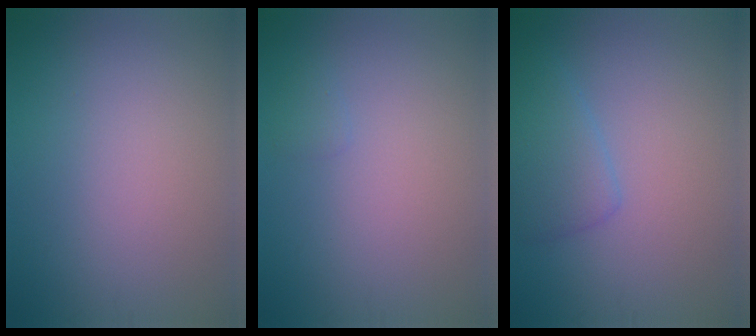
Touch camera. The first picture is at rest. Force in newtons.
{"total": 0.6, "press": 0.6, "slide": 0.1}
{"total": 2.8, "press": 2.8, "slide": 0.2}